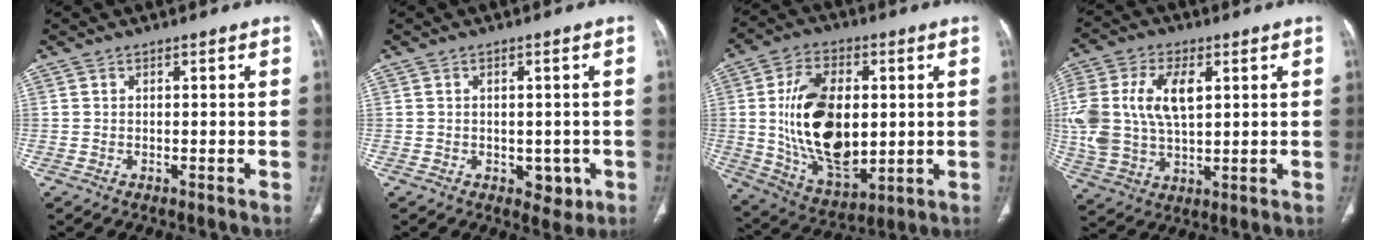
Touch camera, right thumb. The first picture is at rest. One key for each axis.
{"total": 3.6, "fx": -1.0, "fy": 2.6, "fz": 2.2, "tx": -0.004, "ty": 0.002, "tz": -0.006}
{"total": 20.4, "fx": 1.2, "fy": 12.1, "fz": 16.3, "tx": -0.268, "ty": -0.012, "tz": 0.038}
{"total": 17.6, "fx": 3.5, "fy": 10.5, "fz": 13.7, "tx": -0.308, "ty": 0.001, "tz": 0.068}